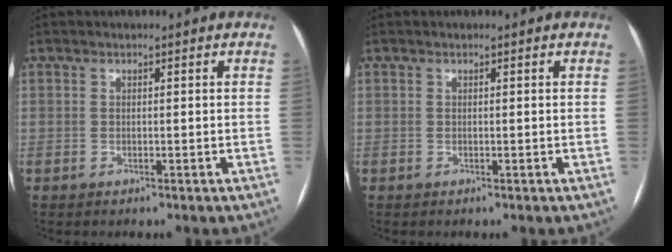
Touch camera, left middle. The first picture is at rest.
{"total": 0.0}